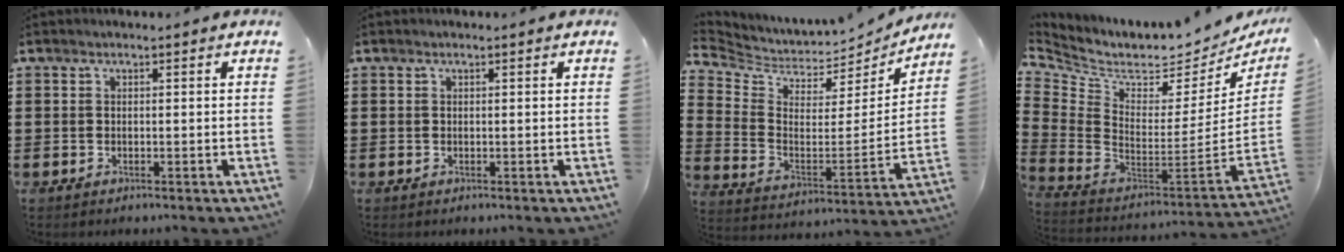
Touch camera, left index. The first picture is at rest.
{"total": 0.0}
{"total": 4.5, "force": [4.1, 1.5, 0.9], "torque": [-0.047, -0.048, 0.067]}
{"total": 4.4, "force": [4.0, 1.3, 1.3], "torque": [-0.060, -0.058, 0.062]}